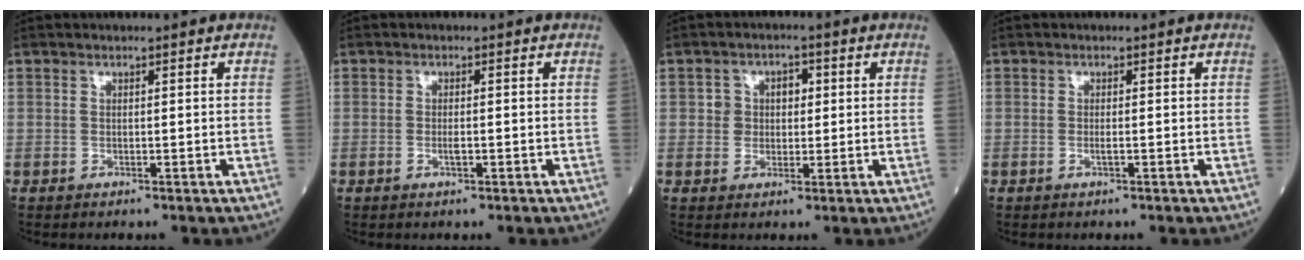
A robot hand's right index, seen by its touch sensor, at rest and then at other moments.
{"total": 1.3, "force": [-0.4, 0.4, 1.2], "torque": [-0.026, -0.001, -0.008]}
{"total": 3.9, "force": [0.7, 3.2, 2.2], "torque": [-0.025, 0.013, 0.011]}
{"total": 0.9, "force": [-0.3, 0.1, 0.8], "torque": [-0.020, -0.002, -0.005]}